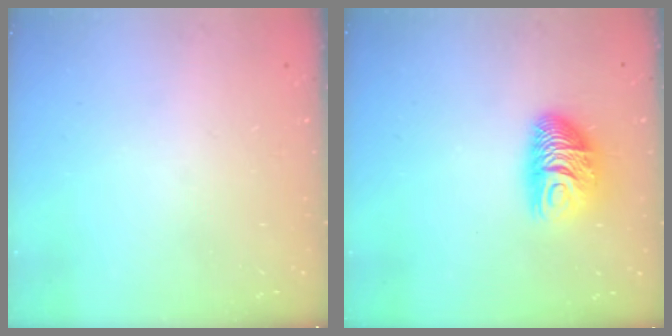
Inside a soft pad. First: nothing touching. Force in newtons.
{"total": 9.1, "press": 9.1, "slide": 0.9}